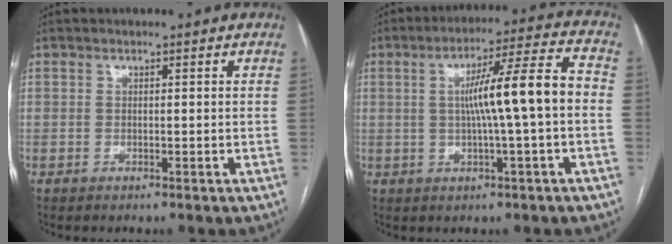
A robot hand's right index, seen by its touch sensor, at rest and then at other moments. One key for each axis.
{"total": 11.1, "fx": -0.3, "fy": -0.3, "fz": 11.1, "tx": -0.176, "ty": 0.020, "tz": -0.005}